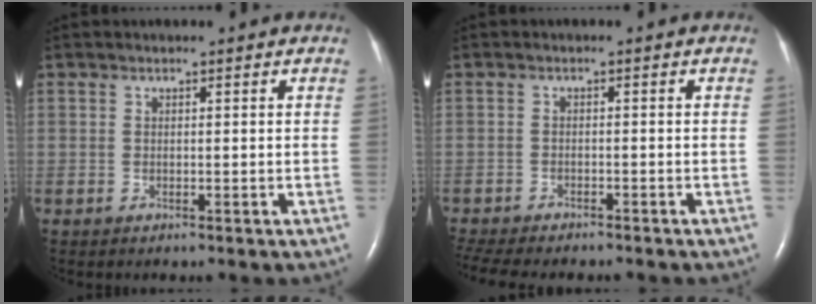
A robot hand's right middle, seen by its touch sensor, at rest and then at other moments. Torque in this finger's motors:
{"motor_torque": [1.07, -1.07, 0.18, 0.06]}